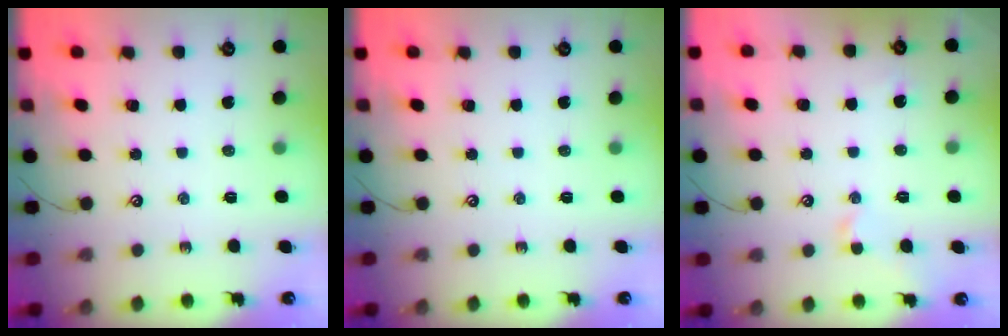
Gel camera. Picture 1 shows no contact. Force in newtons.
{"total": 0.0}
{"total": 1.5, "press": 1.4, "slide": 0.3}